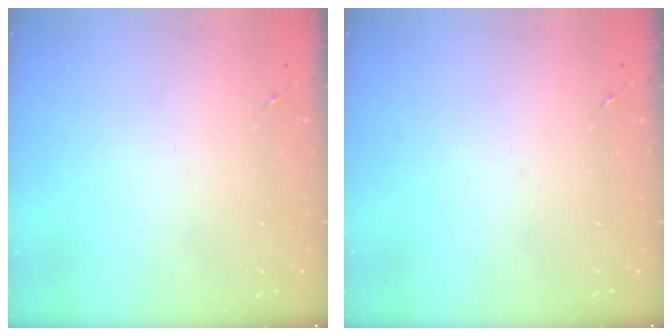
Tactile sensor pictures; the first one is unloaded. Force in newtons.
{"total": 0.0}